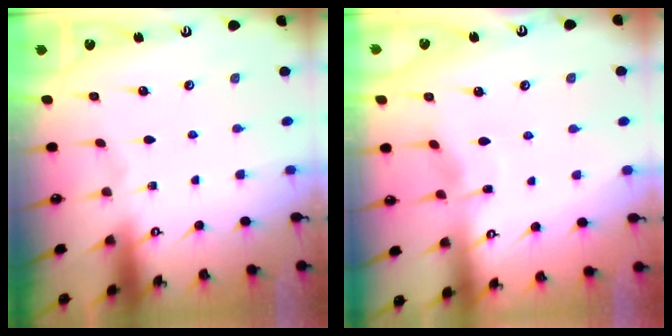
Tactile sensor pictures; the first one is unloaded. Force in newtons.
{"total": 3.3, "press": 3.3, "slide": 0.4}